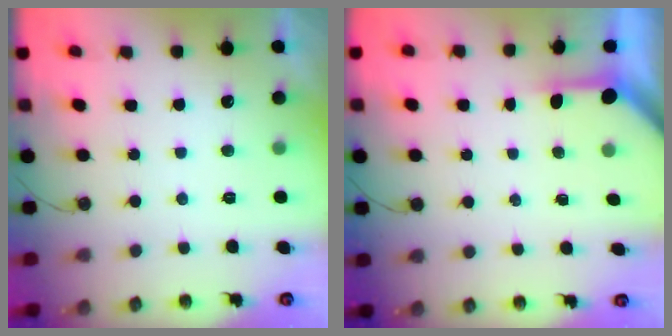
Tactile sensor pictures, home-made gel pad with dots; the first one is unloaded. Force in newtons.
{"total": 3.1, "press": 3.1, "slide": 0.4}